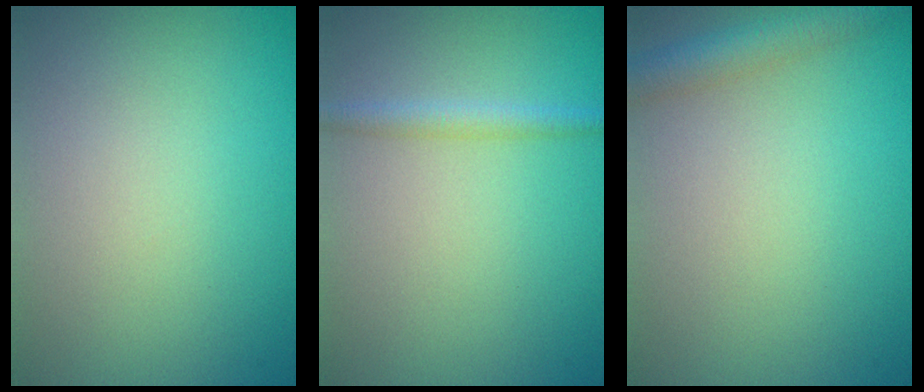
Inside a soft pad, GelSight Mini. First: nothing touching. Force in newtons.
{"total": 1.8, "press": 1.8, "slide": 0.0}
{"total": 3.0, "press": 3.0, "slide": 0.1}